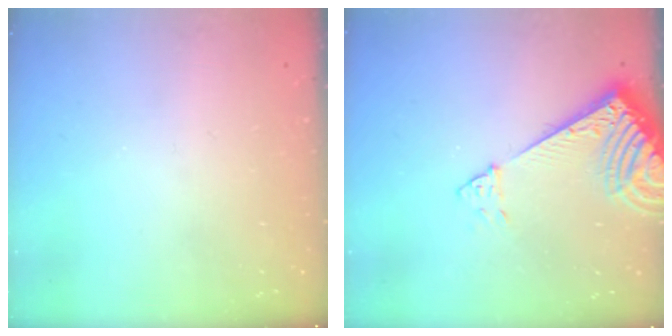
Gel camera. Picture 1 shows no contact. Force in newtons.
{"total": 9.0, "press": 8.9, "slide": 1.1}